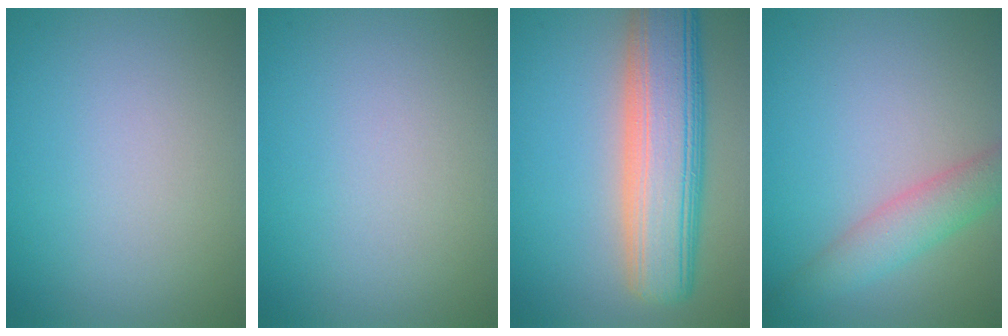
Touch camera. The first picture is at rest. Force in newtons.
{"total": 0.0}
{"total": 9.2, "press": 9.1, "slide": 0.7}
{"total": 3.4, "press": 3.4, "slide": 0.1}